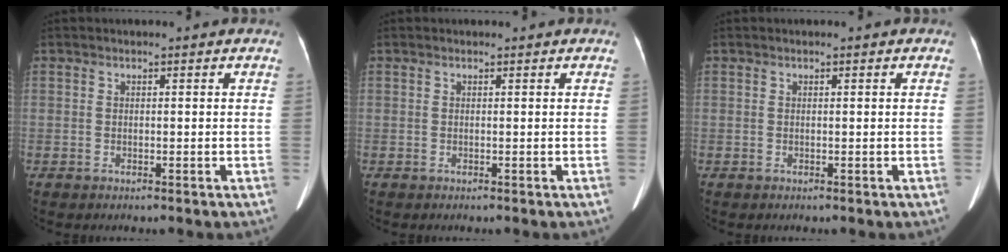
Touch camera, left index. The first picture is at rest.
{"total": 0.0}
{"total": 0.0}